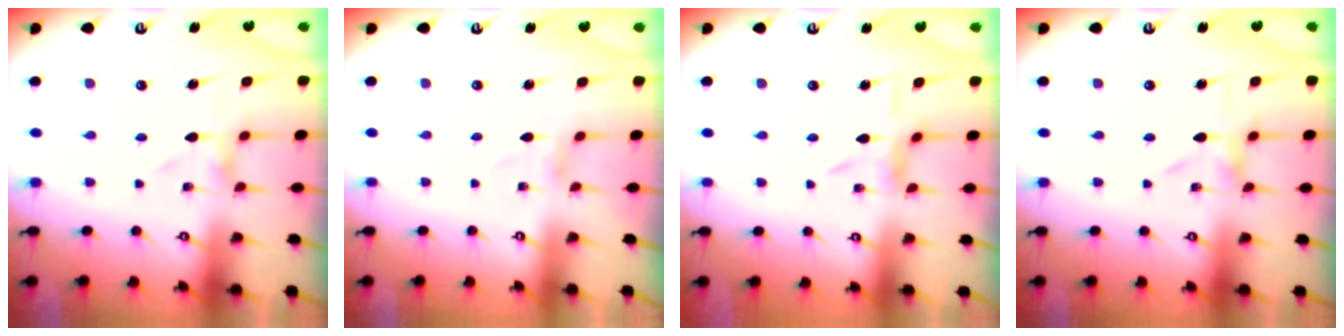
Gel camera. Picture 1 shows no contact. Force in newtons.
{"total": 1.4, "press": 1.4, "slide": 0.1}
{"total": 4.1, "press": 4.0, "slide": 0.4}
{"total": 0.0}